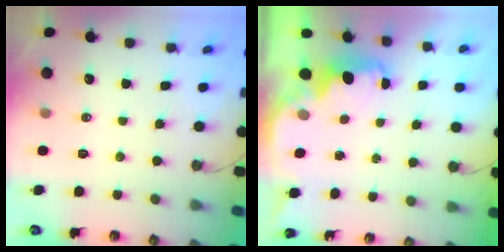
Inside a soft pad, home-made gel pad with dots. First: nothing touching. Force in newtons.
{"total": 2.4, "press": 2.3, "slide": 0.8}